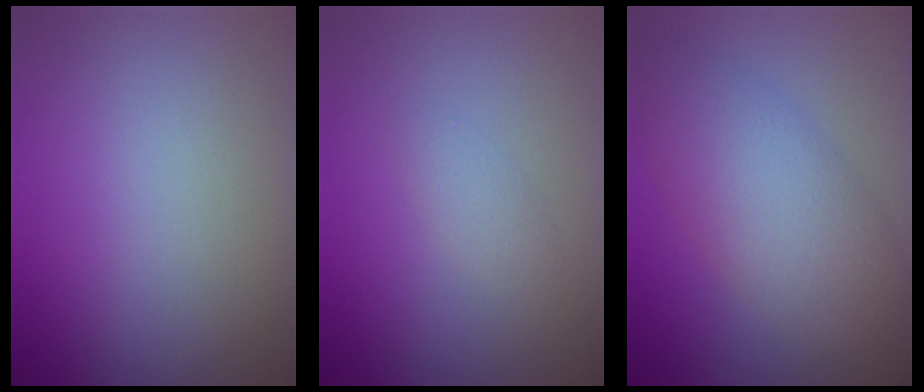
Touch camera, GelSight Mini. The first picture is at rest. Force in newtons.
{"total": 1.1, "press": 1.1, "slide": 0.1}
{"total": 6.6, "press": 6.6, "slide": 0.1}